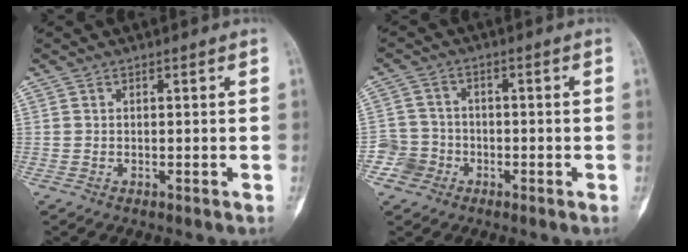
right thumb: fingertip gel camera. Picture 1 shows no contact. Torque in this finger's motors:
{"motor_torque": [-0.10, -0.13, -0.01, 0.10, 0.07]}